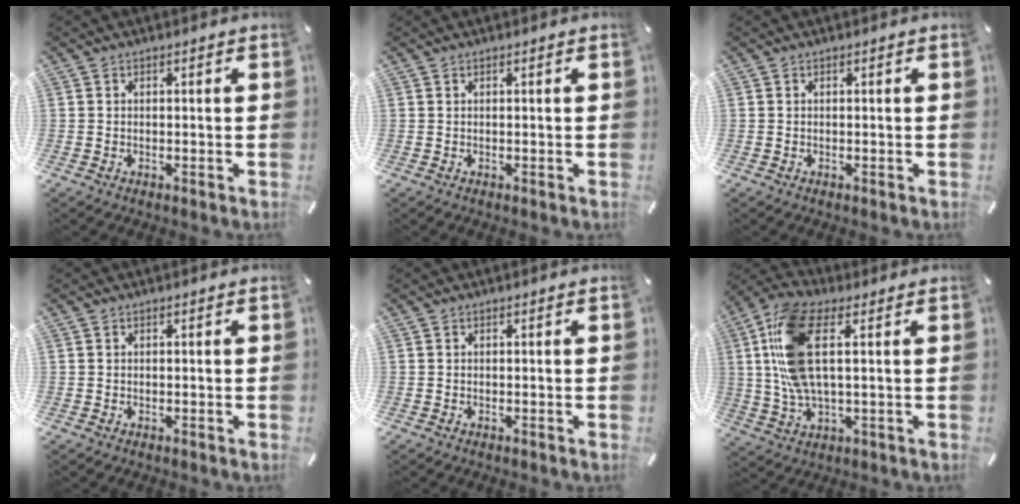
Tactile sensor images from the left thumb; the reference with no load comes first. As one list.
[{"total": 0.0}, {"total": 0.0}, {"total": 0.0}, {"total": 0.0}, {"total": 14.7, "force": [3.2, 6.6, 12.7], "torque": [-0.278, -0.006, 0.060]}]